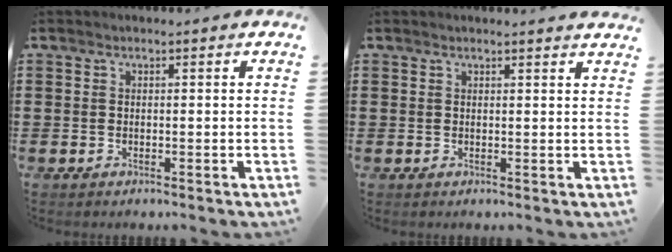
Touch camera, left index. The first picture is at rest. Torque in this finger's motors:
{"motor_torque": [-0.54, 0.54, -0.01, 0.00]}